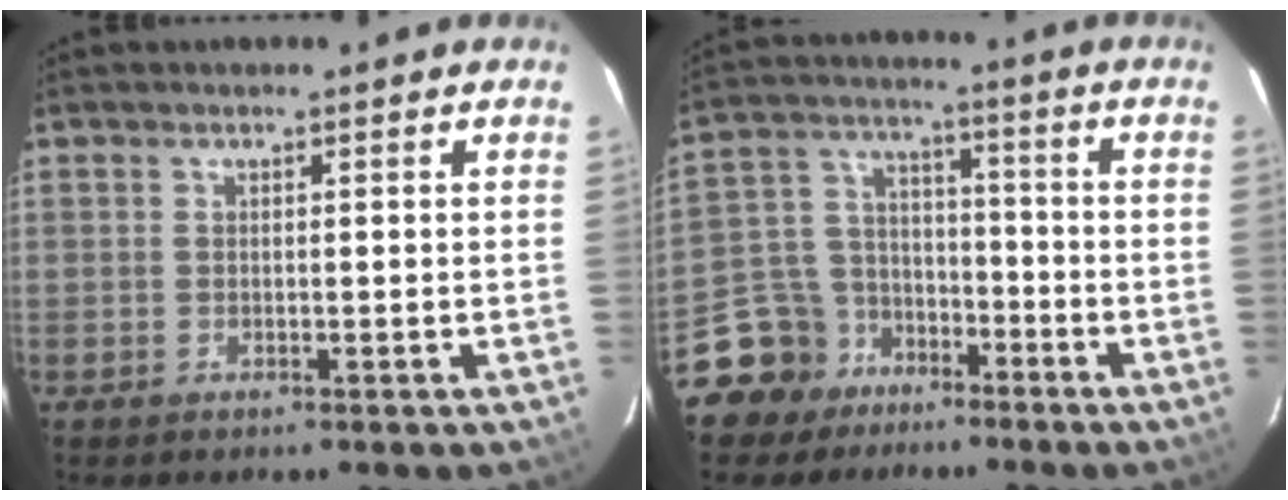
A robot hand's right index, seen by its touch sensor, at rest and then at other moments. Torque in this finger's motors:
{"motor_torque": [-0.80, -0.77, -0.52, -0.20]}